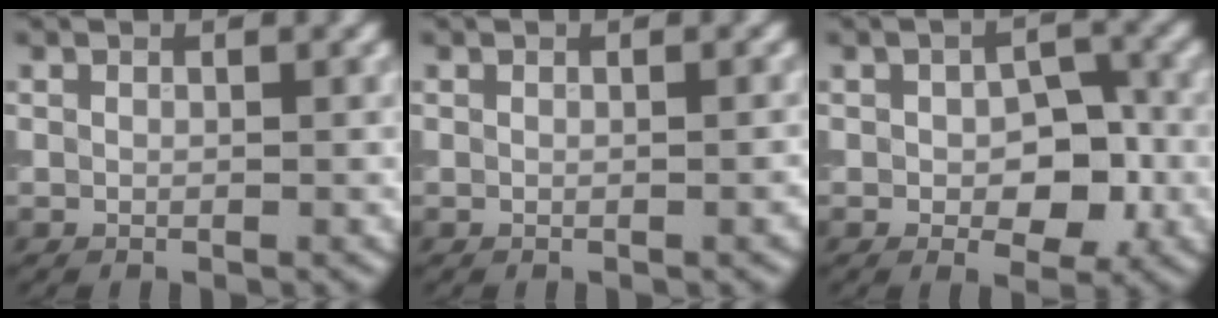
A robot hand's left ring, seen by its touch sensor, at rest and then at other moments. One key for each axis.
{"total": 0.8, "fx": -0.1, "fy": 0.2, "fz": 0.8, "tx": -0.006, "ty": 0.002, "tz": -0.001}
{"total": 5.0, "fx": -0.8, "fy": 2.8, "fz": 4.1, "tx": -0.057, "ty": -0.004, "tz": -0.011}